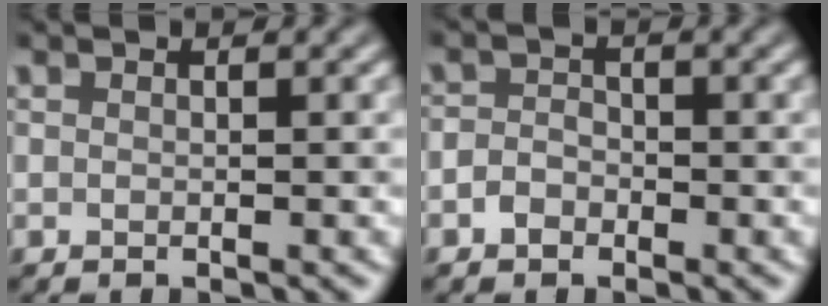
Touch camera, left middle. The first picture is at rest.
{"total": 1.6, "force": [-1.1, 1.2, 0.3], "torque": [-0.003, 0.003, -0.024]}